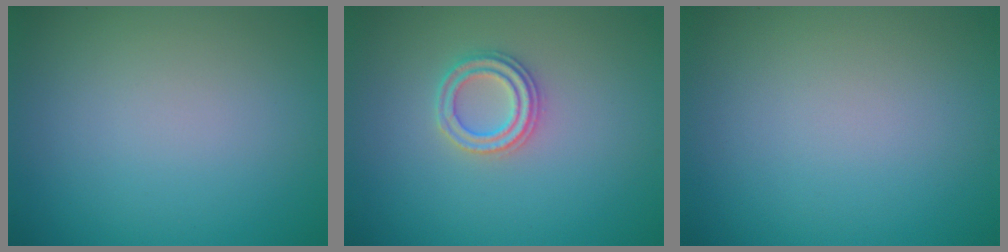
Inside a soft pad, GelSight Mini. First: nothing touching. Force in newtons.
{"total": 2.2, "press": 2.2, "slide": 0.3}
{"total": 0.0}